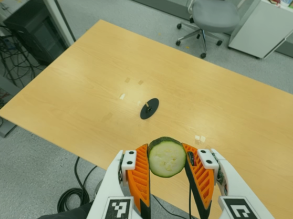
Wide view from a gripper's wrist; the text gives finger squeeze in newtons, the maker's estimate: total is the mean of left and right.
{"total": 12.2, "left": 13.3, "right": 11.2}